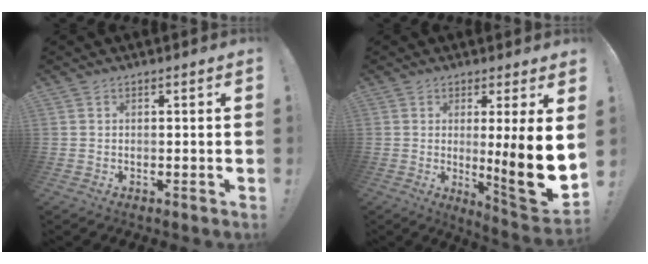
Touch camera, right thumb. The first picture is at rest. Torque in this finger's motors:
{"motor_torque": [1.58, 2.25, 1.53, -0.03, 0.40]}